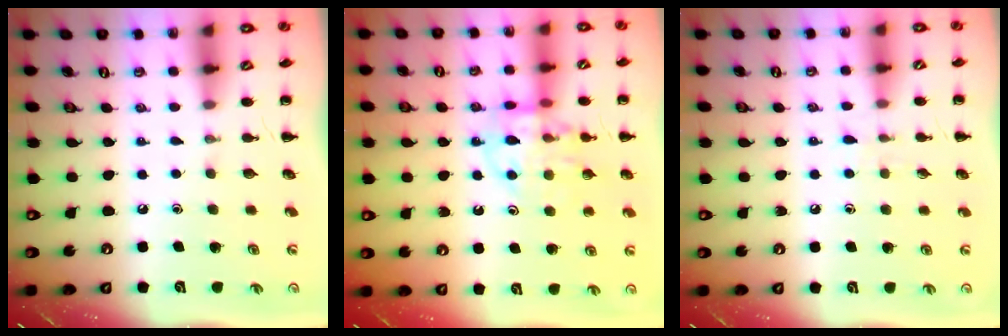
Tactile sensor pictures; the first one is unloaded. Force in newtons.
{"total": 13.6, "press": 13.5, "slide": 1.7}
{"total": 4.3, "press": 3.8, "slide": 2.0}